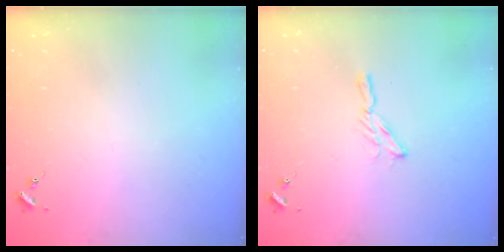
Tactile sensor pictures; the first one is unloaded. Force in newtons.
{"total": 5.3, "press": 5.3, "slide": 0.5}